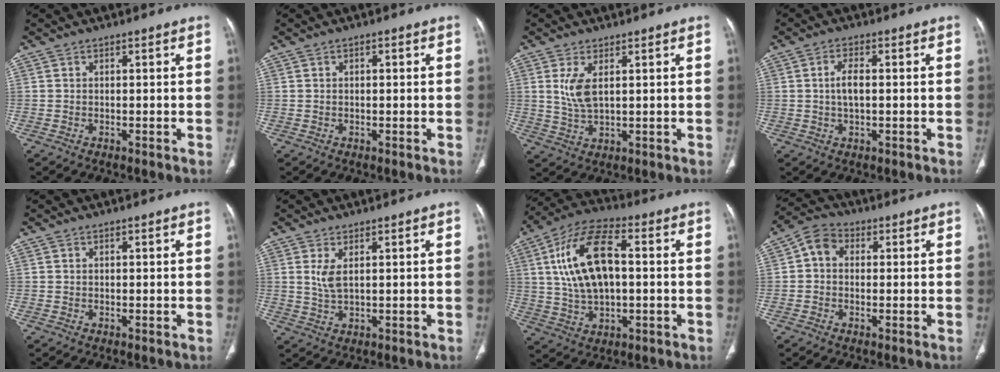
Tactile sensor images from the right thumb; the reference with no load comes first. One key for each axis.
{"total": 0.8, "fx": 0.1, "fy": 0.4, "fz": 0.7, "tx": -0.008, "ty": 0.001, "tz": 0.001}
{"total": 5.2, "fx": 1.6, "fy": 2.2, "fz": 4.5, "tx": -0.098, "ty": -0.012, "tz": 0.041}
{"total": 3.8, "fx": 0.2, "fy": 1.6, "fz": 3.5, "tx": -0.073, "ty": 0.002, "tz": 0.001}
{"total": 0.0}
{"total": 3.2, "fx": 1.1, "fy": 1.1, "fz": 2.8, "tx": -0.063, "ty": -0.008, "tz": 0.031}
{"total": 16.0, "fx": 2.3, "fy": 8.0, "fz": 13.7, "tx": -0.257, "ty": 0.019, "tz": 0.039}
{"total": 5.2, "fx": 0.5, "fy": 4.1, "fz": 3.1, "tx": -0.039, "ty": 0.017, "tz": -0.004}